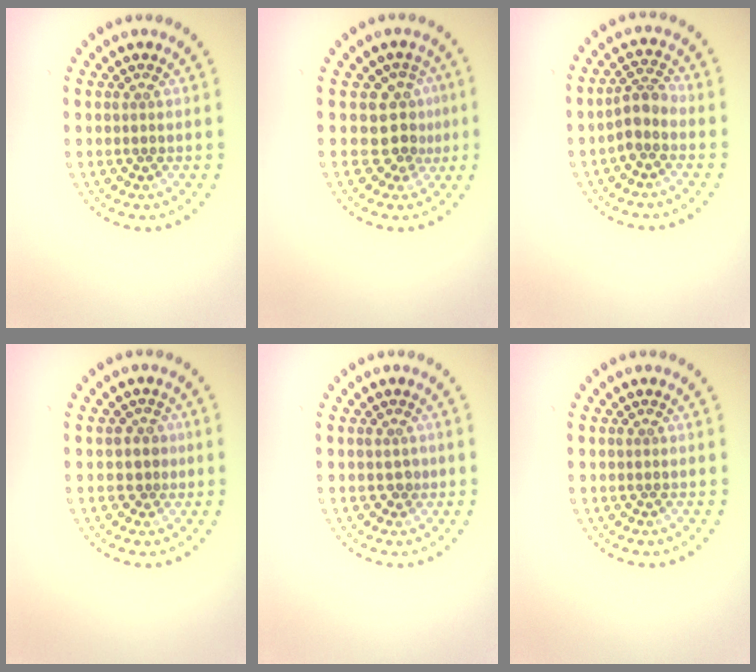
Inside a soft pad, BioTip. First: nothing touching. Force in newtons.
{"total": 3.1, "press": 2.5, "slide": 1.9}
{"total": 2.4, "press": 1.9, "slide": 1.5}
{"total": 1.5, "press": 1.3, "slide": 0.7}
{"total": 1.0, "press": 0.8, "slide": 0.5}
{"total": 0.0}